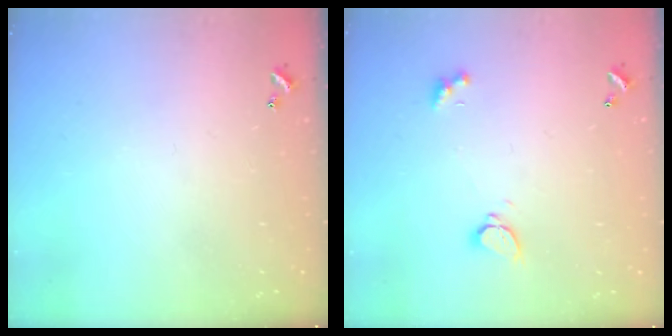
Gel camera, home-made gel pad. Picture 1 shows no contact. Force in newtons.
{"total": 1.8, "press": 1.8, "slide": 0.3}